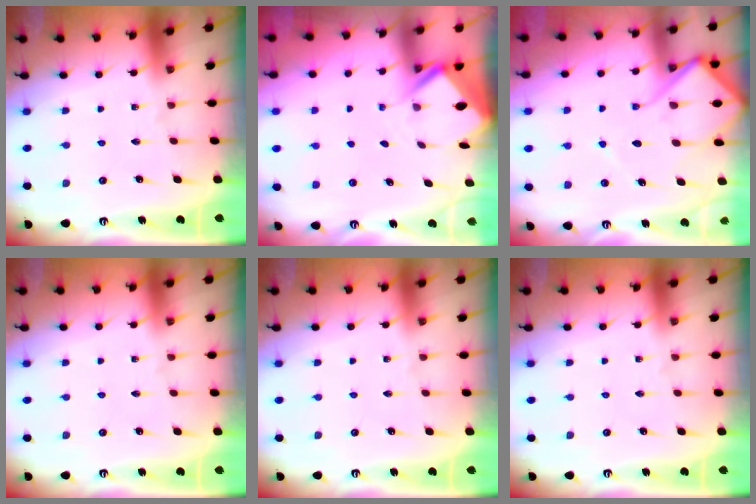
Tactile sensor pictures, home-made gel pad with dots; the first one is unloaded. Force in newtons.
{"total": 3.1, "press": 3.1, "slide": 0.3}
{"total": 10.7, "press": 10.6, "slide": 1.1}
{"total": 0.0}
{"total": 0.0}
{"total": 0.0}